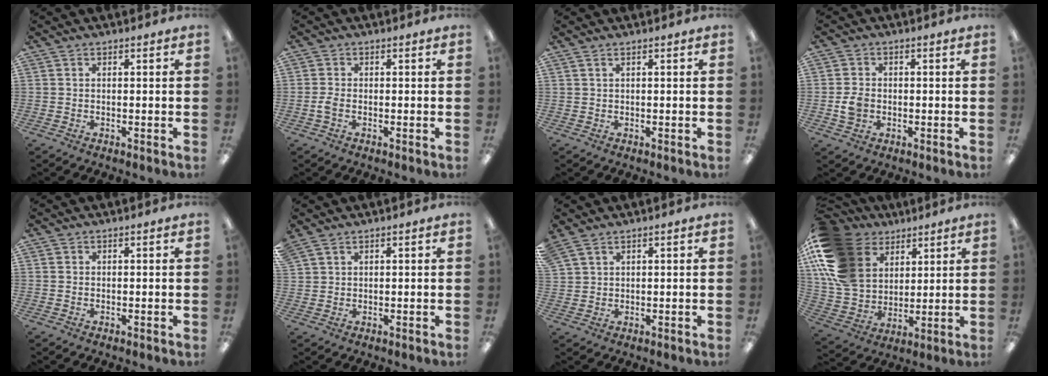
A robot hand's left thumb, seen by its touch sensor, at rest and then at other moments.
{"total": 2.0, "force": [-0.6, 1.2, 1.4], "torque": [-0.033, 0.000, -0.012]}
{"total": 0.9, "force": [0.4, 0.1, 0.8], "torque": [-0.016, 0.000, 0.007]}
{"total": 3.9, "force": [-0.7, 3.2, 2.1], "torque": [-0.027, 0.003, -0.013]}
{"total": 0.0}
{"total": 2.4, "force": [1.8, 1.2, 0.9], "torque": [-0.022, -0.003, 0.036]}
{"total": 3.4, "force": [2.6, 1.8, 1.2], "torque": [-0.030, -0.004, 0.051]}
{"total": 20.7, "force": [8.5, 14.9, 11.6], "torque": [-0.265, -0.030, 0.159]}